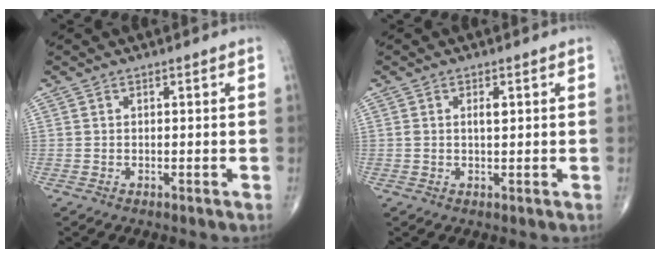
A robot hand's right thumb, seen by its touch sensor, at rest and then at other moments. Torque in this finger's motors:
{"motor_torque": [0.02, 0.02, 0.13, 0.16, 0.00]}